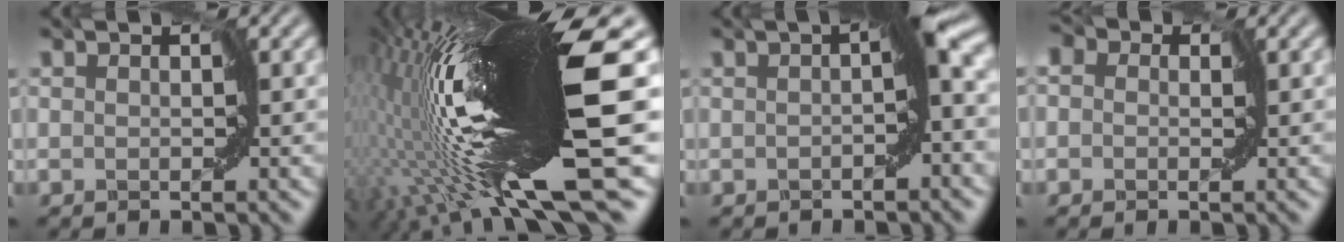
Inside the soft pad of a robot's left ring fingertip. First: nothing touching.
{"total": 18.1, "force": [1.4, 3.0, 17.8], "torque": [-0.298, -0.012, 0.029]}
{"total": 4.4, "force": [-0.3, 1.0, 4.3], "torque": [-0.058, 0.012, -0.019]}
{"total": 3.4, "force": [1.1, 2.6, 1.8], "torque": [-0.014, 0.010, -0.026]}